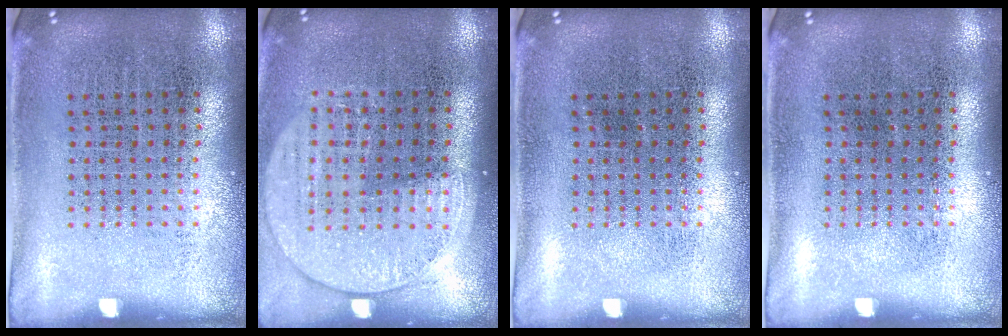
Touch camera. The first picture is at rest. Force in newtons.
{"total": 1.5, "press": 1.4, "slide": 0.5}
{"total": 0.0}
{"total": 0.0}